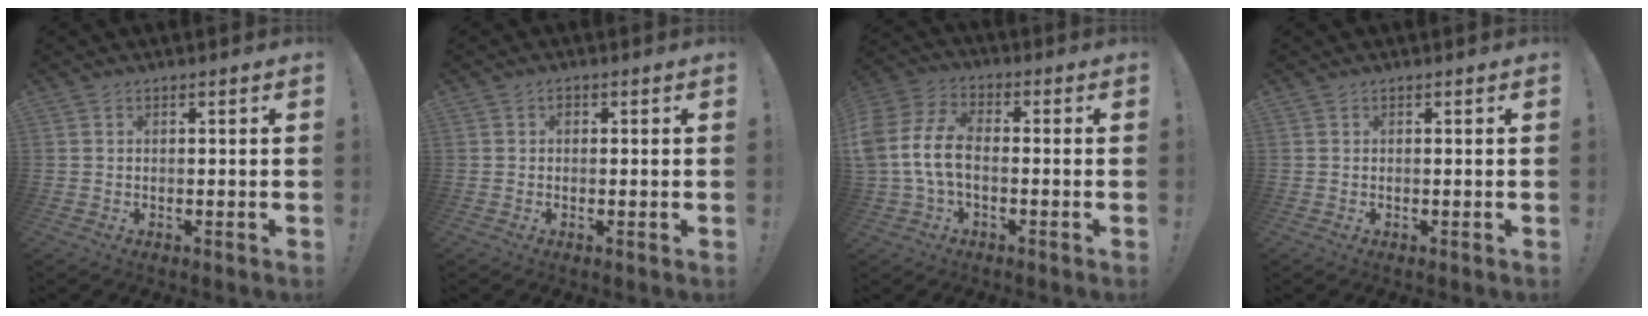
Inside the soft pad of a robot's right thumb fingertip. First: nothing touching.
{"total": 1.1, "force": [-0.1, 0.7, 0.8], "torque": [-0.014, 0.003, -0.003]}
{"total": 12.9, "force": [-1.6, 8.8, 9.3], "torque": [-0.197, 0.018, -0.025]}
{"total": 0.0}